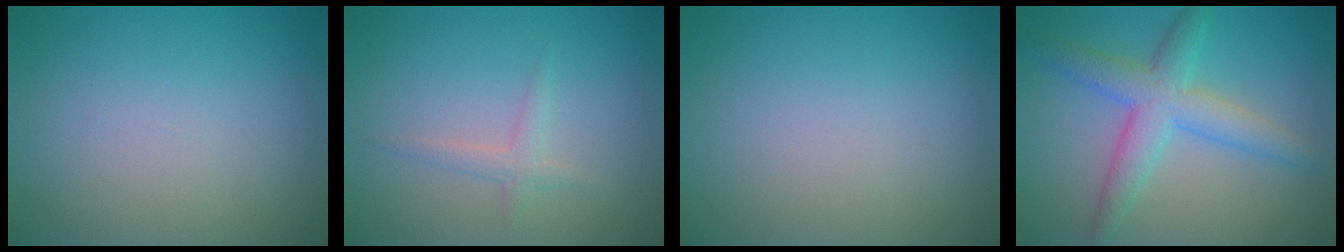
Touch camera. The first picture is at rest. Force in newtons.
{"total": 1.3, "press": 1.3, "slide": 0.0}
{"total": 0.0}
{"total": 4.9, "press": 4.9, "slide": 0.1}